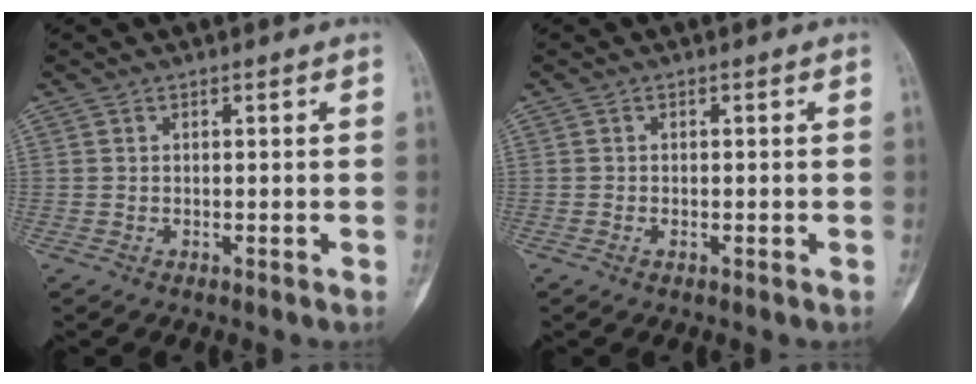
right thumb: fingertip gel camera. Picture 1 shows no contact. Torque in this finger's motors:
{"motor_torque": [-0.15, 0.00, -0.10, 0.44, -0.06]}